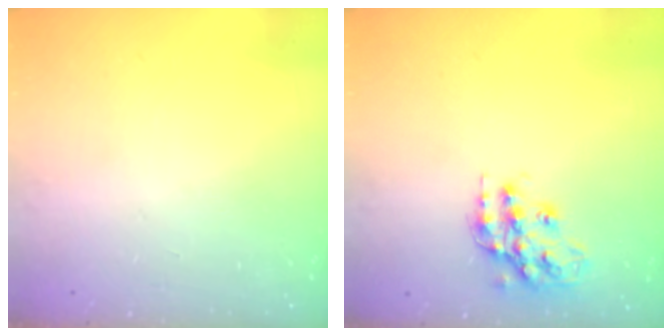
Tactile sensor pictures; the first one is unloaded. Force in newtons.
{"total": 15.0, "press": 15.0, "slide": 1.2}